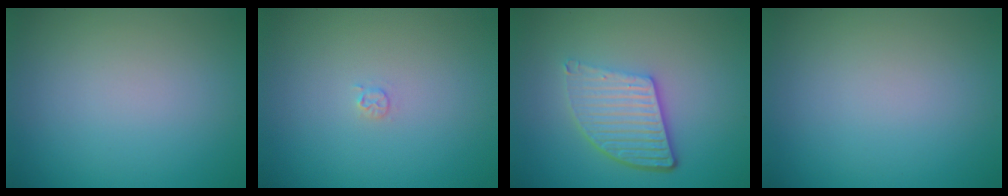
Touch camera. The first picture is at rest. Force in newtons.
{"total": 0.7, "press": 0.7, "slide": 0.1}
{"total": 5.2, "press": 3.8, "slide": 3.6}
{"total": 0.0}